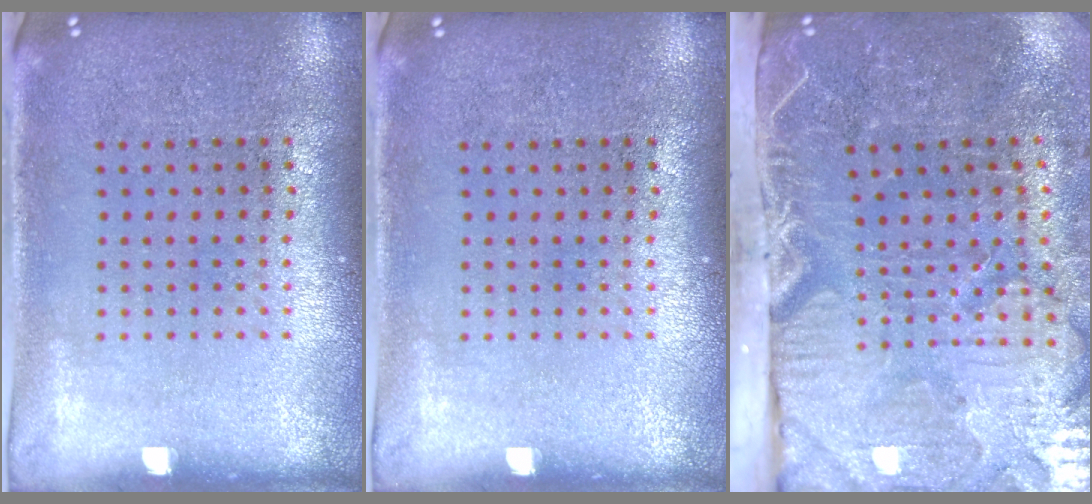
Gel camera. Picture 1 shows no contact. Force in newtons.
{"total": 0.0}
{"total": 5.4, "press": 4.4, "slide": 3.0}